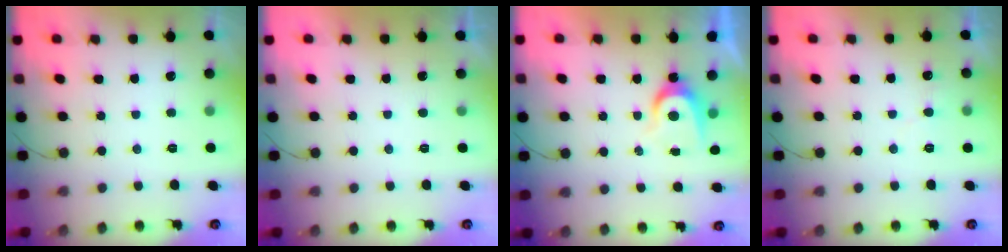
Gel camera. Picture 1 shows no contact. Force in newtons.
{"total": 1.0, "press": 1.0, "slide": 0.2}
{"total": 6.3, "press": 6.3, "slide": 0.5}
{"total": 5.4, "press": 5.3, "slide": 0.5}